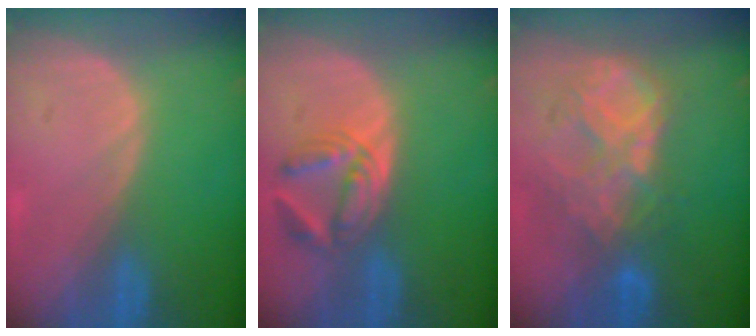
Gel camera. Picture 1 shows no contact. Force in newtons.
{"total": 5.6, "press": 5.6, "slide": 0.8}
{"total": 9.2, "press": 7.8, "slide": 4.9}